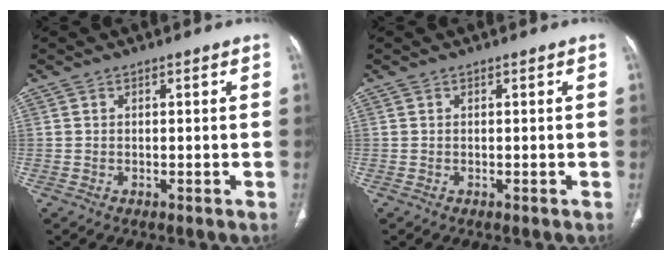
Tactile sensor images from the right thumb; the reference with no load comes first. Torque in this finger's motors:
{"motor_torque": [0.00, 0.00, -0.06, 0.06, 0.00]}